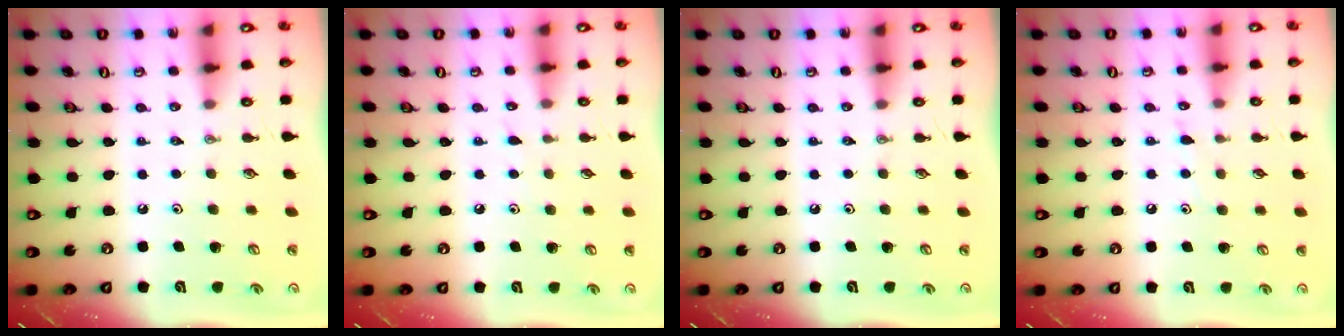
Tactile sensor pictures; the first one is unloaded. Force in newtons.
{"total": 2.9, "press": 2.9, "slide": 0.4}
{"total": 0.0}
{"total": 4.4, "press": 4.4, "slide": 0.4}